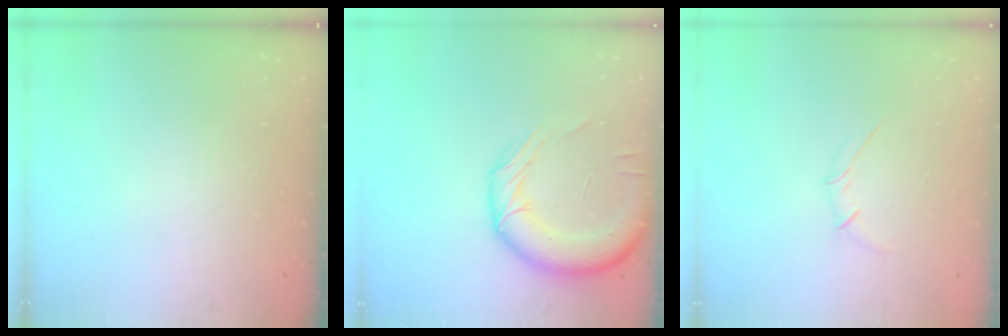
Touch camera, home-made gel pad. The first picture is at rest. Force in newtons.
{"total": 14.4, "press": 14.2, "slide": 2.3}
{"total": 2.7, "press": 2.6, "slide": 0.6}